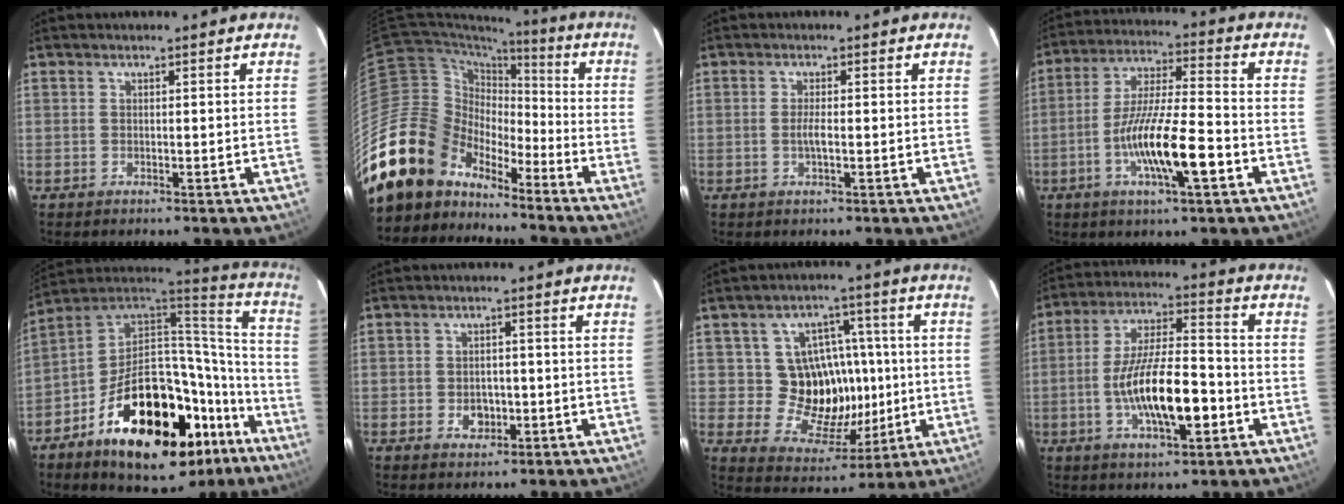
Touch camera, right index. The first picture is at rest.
{"total": 19.4, "force": [-14.7, 11.7, 5.0], "torque": [-0.119, 0.025, -0.260]}
{"total": 1.9, "force": [-0.4, 0.2, 1.8], "torque": [-0.036, -0.001, -0.008]}
{"total": 13.8, "force": [-5.2, 2.2, 12.6], "torque": [-0.241, -0.009, -0.095]}
{"total": 32.2, "force": [-16.4, 15.9, 22.8], "torque": [-0.348, 0.045, -0.228]}
{"total": 3.7, "force": [-1.1, 3.1, 1.8], "torque": [-0.036, 0.004, -0.010]}
{"total": 13.0, "force": [-0.1, 11.9, 5.3], "torque": [-0.102, 0.019, 0.012]}
{"total": 15.0, "force": [-4.5, 4.6, 13.6], "torque": [-0.253, 0.000, -0.074]}